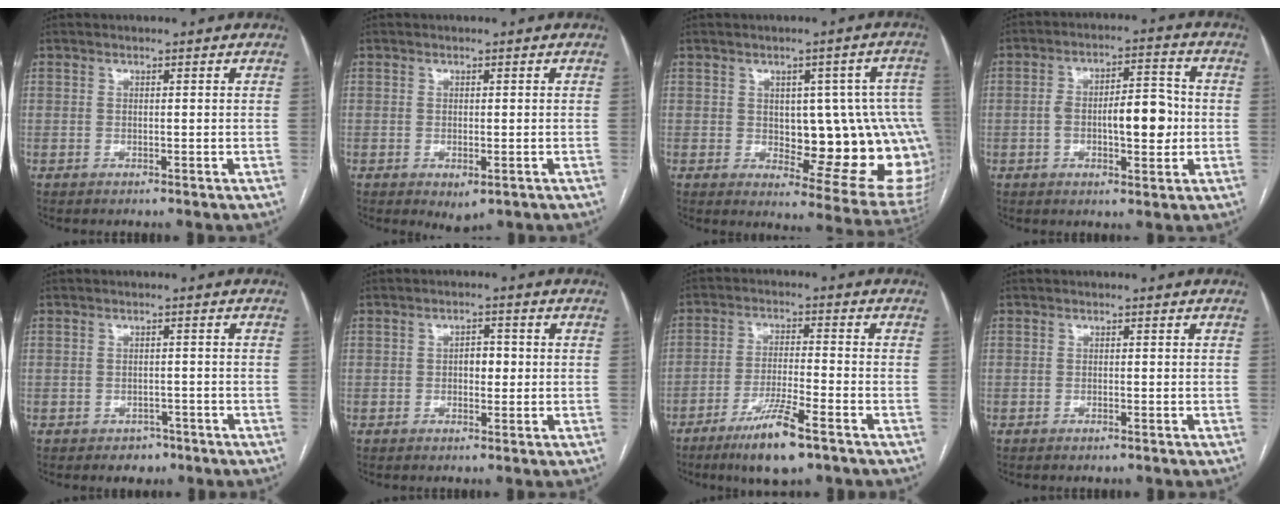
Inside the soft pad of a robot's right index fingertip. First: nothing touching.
{"total": 2.6, "force": [-1.2, 1.1, 2.0], "torque": [-0.026, -0.005, -0.007]}
{"total": 17.1, "force": [-0.7, 6.3, 15.8], "torque": [-0.134, 0.017, 0.011]}
{"total": 9.6, "force": [-1.0, 3.4, 8.9], "torque": [-0.150, 0.019, -0.013]}
{"total": 2.7, "force": [-1.8, 1.8, 0.8], "torque": [-0.009, 0.006, -0.018]}
{"total": 2.6, "force": [0.0, 1.5, 2.1], "torque": [-0.028, 0.006, 0.000]}
{"total": 9.4, "force": [-5.9, 0.8, 7.2], "torque": [-0.137, -0.020, -0.103]}
{"total": 0.6, "force": [-0.5, 0.0, 0.4], "torque": [-0.009, -0.002, -0.006]}